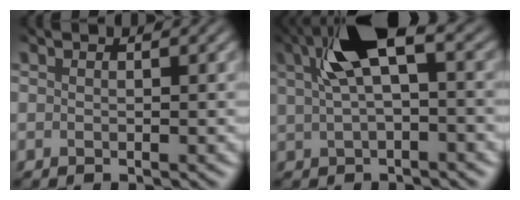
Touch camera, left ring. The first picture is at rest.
{"total": 5.8, "force": [1.9, 2.2, 5.0], "torque": [-0.115, 0.009, 0.037]}